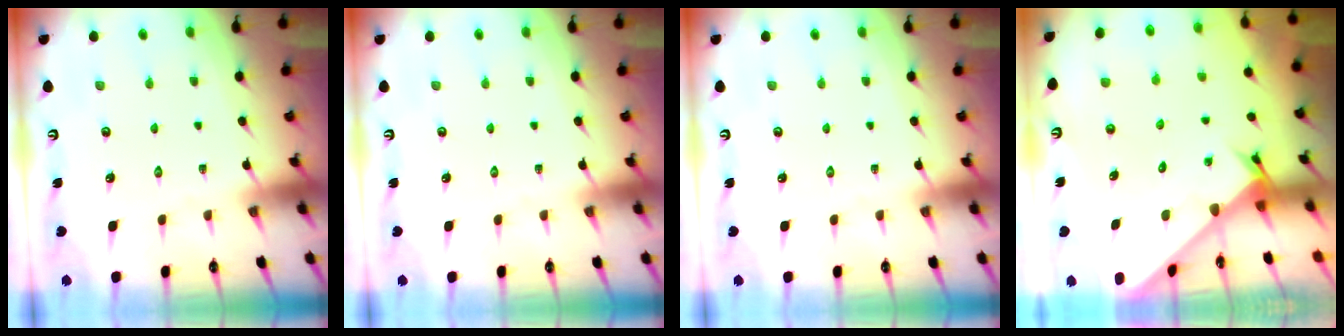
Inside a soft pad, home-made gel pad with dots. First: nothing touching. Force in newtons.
{"total": 0.0}
{"total": 0.0}
{"total": 2.4, "press": 2.4, "slide": 0.3}